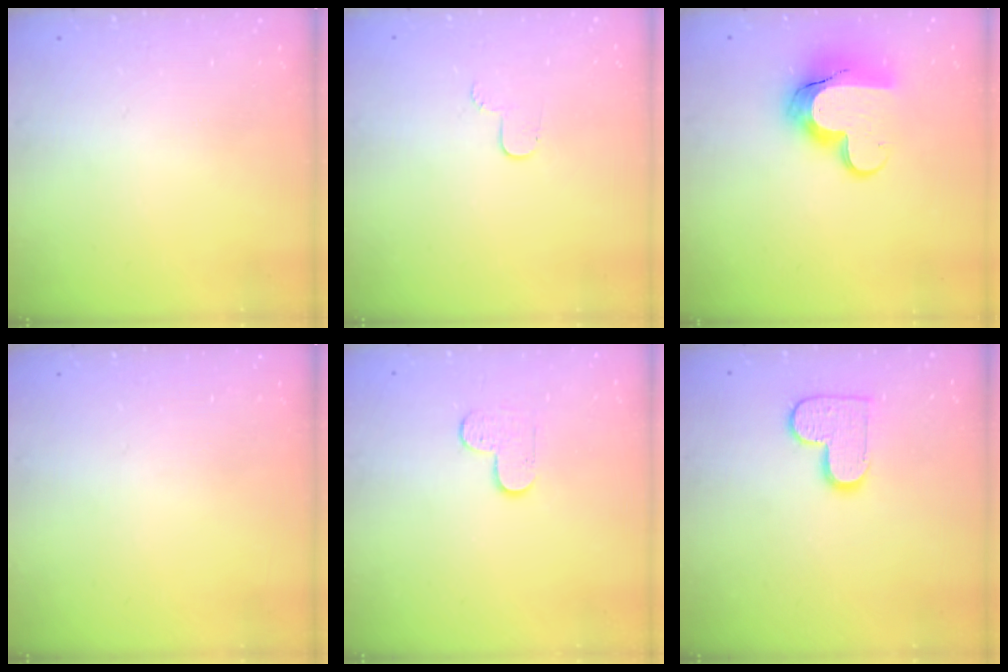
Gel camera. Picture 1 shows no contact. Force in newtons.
{"total": 3.8, "press": 3.8, "slide": 0.4}
{"total": 14.0, "press": 13.9, "slide": 0.7}
{"total": 0.0}
{"total": 4.7, "press": 4.7, "slide": 0.5}
{"total": 10.5, "press": 10.5, "slide": 0.5}